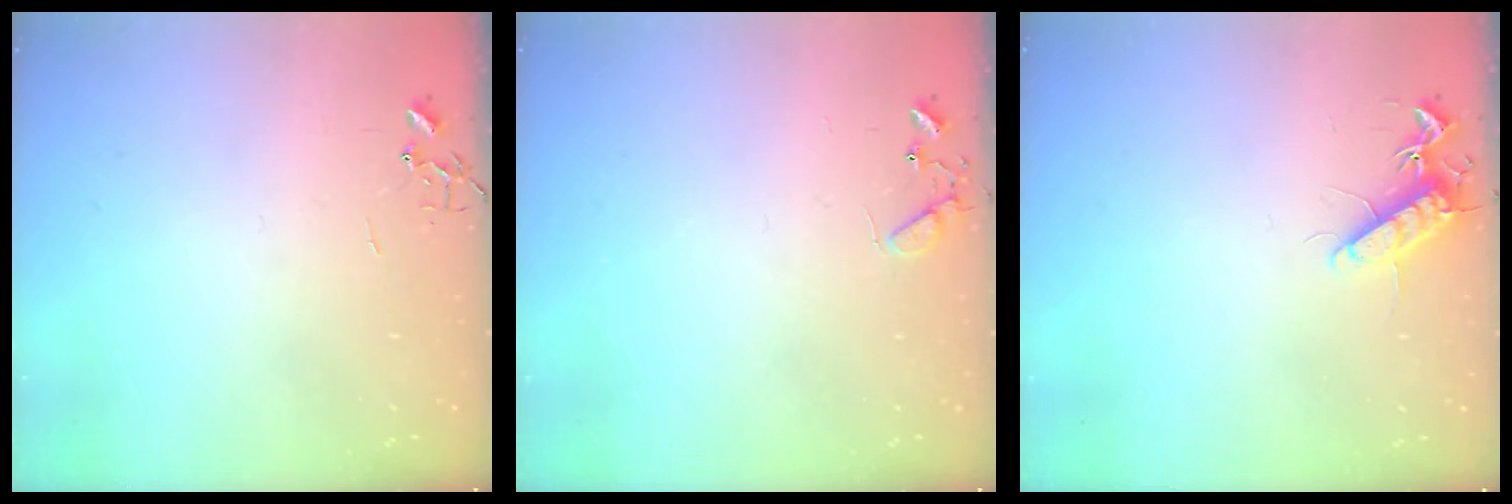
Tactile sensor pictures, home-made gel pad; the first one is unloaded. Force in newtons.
{"total": 6.1, "press": 6.1, "slide": 0.5}
{"total": 11.3, "press": 11.3, "slide": 0.7}